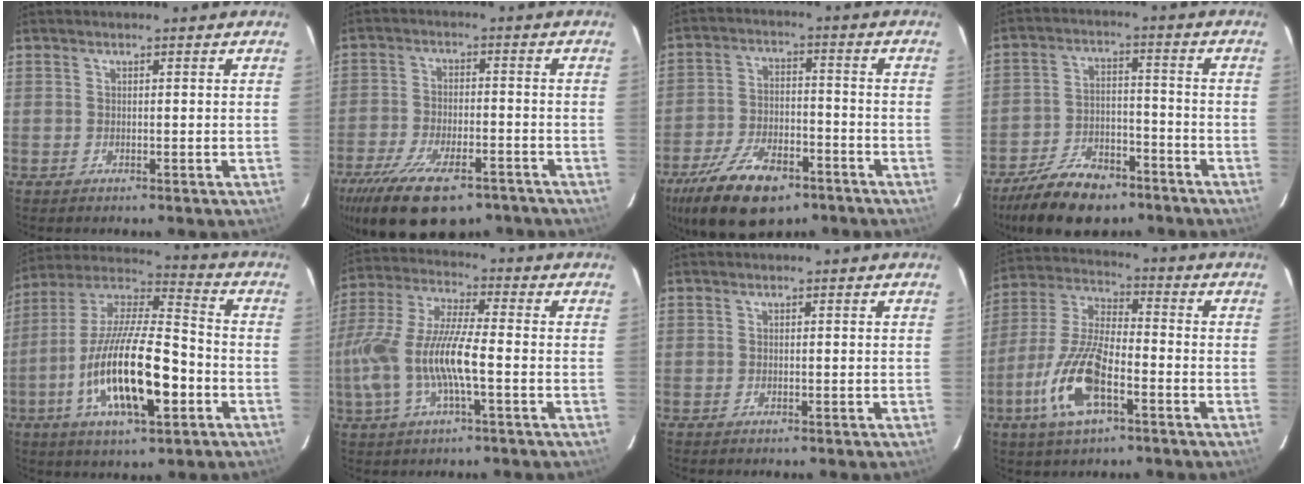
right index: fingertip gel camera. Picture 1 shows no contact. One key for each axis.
{"total": 18.2, "fx": -12.7, "fy": 7.1, "fz": 10.9, "tx": -0.227, "ty": -0.038, "tz": -0.202}
{"total": 17.2, "fx": -11.3, "fy": 8.0, "fz": 10.2, "tx": -0.224, "ty": -0.021, "tz": -0.189}
{"total": 15.1, "fx": -11.2, "fy": 7.0, "fz": 7.3, "tx": -0.164, "ty": -0.001, "tz": -0.179}
{"total": 20.3, "fx": -6.5, "fy": 6.2, "fz": 18.2, "tx": -0.349, "ty": -0.012, "tz": -0.119}
{"total": 14.9, "fx": -3.4, "fy": 2.9, "fz": 14.2, "tx": -0.292, "ty": -0.004, "tz": -0.063}
{"total": 0.0}
{"total": 14.7, "fx": -6.2, "fy": 5.4, "fz": 12.2, "tx": -0.267, "ty": -0.008, "tz": -0.124}